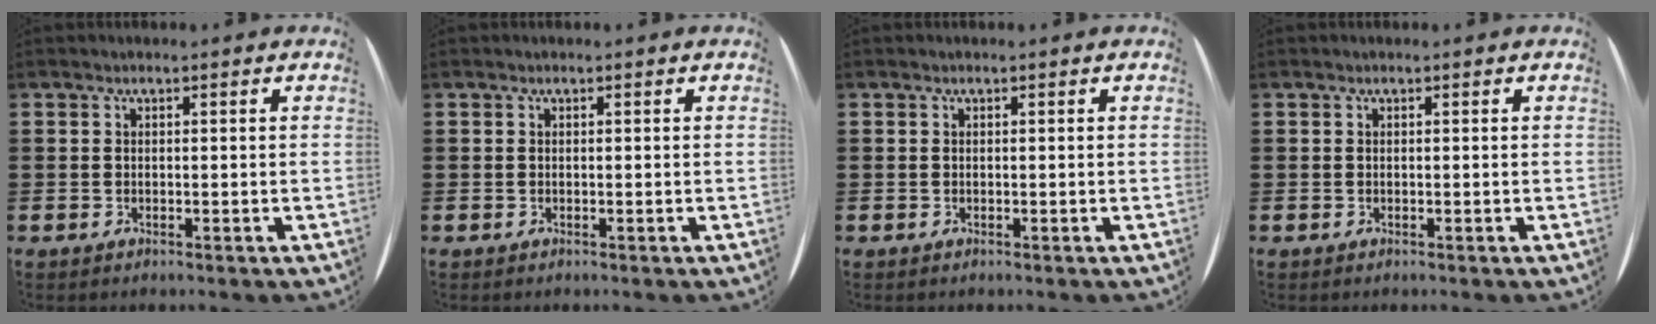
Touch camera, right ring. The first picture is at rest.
{"total": 0.0}
{"total": 0.0}
{"total": 0.0}